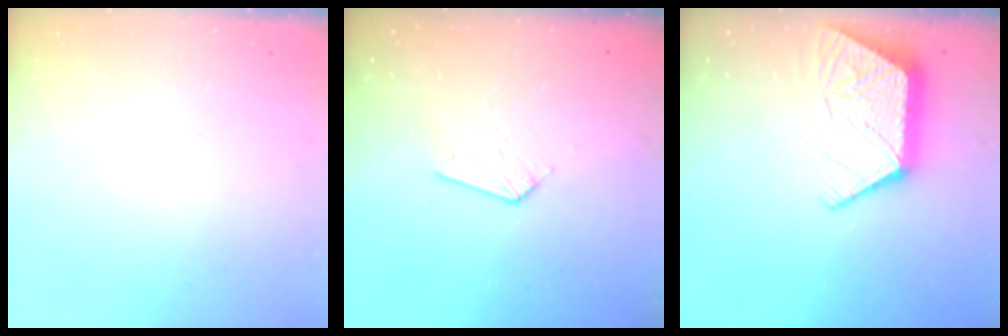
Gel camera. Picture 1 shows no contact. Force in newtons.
{"total": 3.5, "press": 3.5, "slide": 0.3}
{"total": 13.1, "press": 13.1, "slide": 1.0}